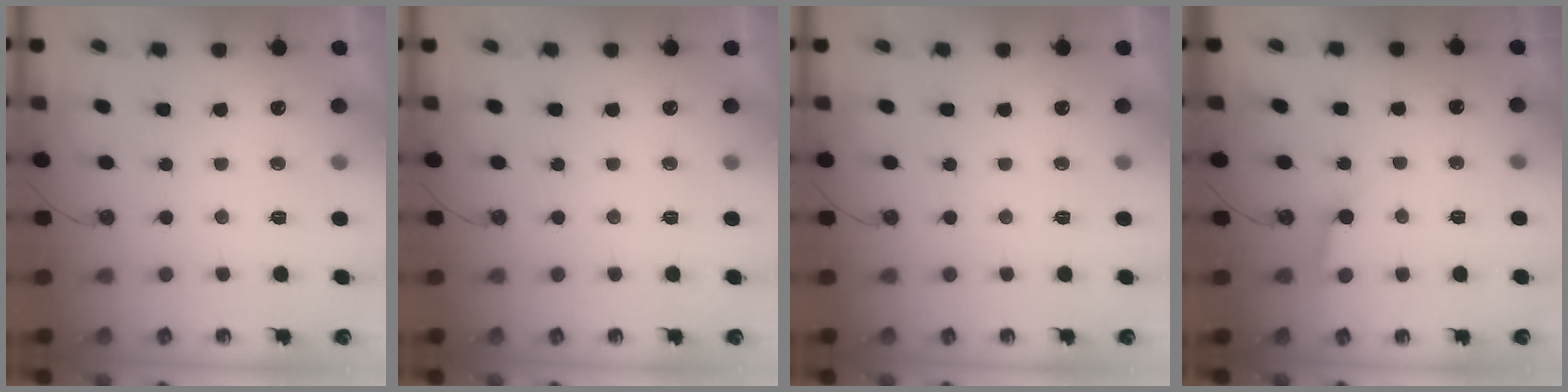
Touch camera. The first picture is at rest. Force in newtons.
{"total": 0.0}
{"total": 0.0}
{"total": 4.8, "press": 4.7, "slide": 1.0}